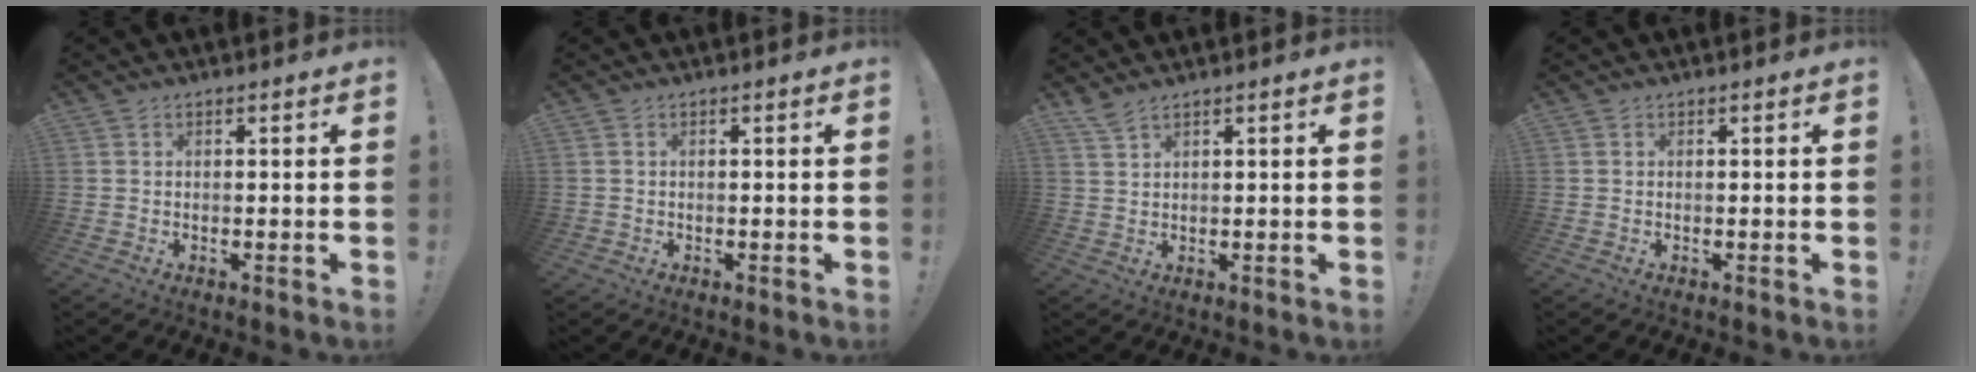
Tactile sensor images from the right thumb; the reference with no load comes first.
{"total": 0.8, "force": [-0.4, 0.7, 0.1], "torque": [0.001, 0.004, -0.007]}
{"total": 3.0, "force": [2.4, 0.3, 1.7], "torque": [-0.040, -0.010, 0.045]}
{"total": 0.0}